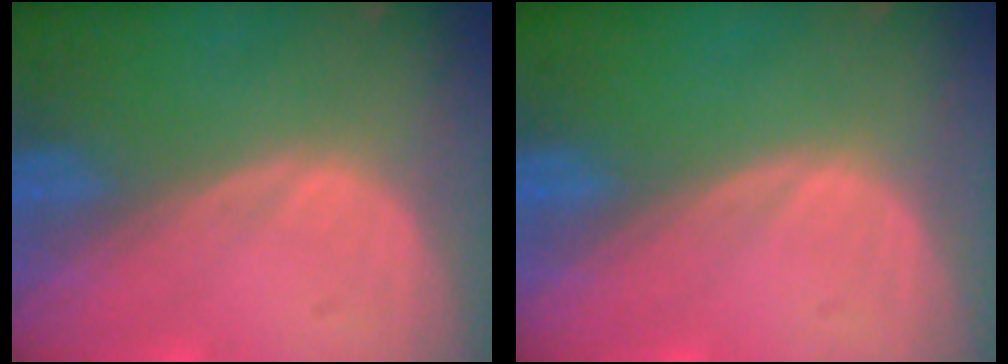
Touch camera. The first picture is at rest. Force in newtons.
{"total": 0.0}